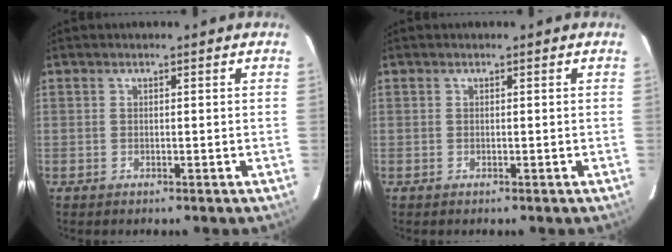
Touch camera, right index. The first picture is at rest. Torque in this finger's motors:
{"motor_torque": [-0.09, 0.06, 0.03, 0.01]}